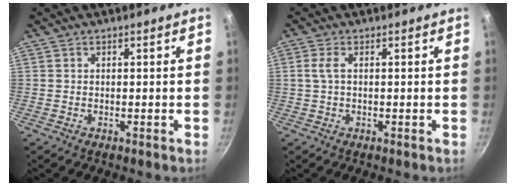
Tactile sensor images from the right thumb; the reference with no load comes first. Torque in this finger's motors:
{"motor_torque": [0.08, -0.07, -0.42, 0.25, 0.08]}